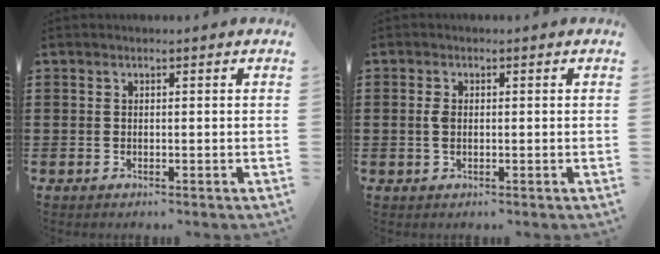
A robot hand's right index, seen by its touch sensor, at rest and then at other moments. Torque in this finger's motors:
{"motor_torque": [0.35, 0.03, 0.07, 0.07]}